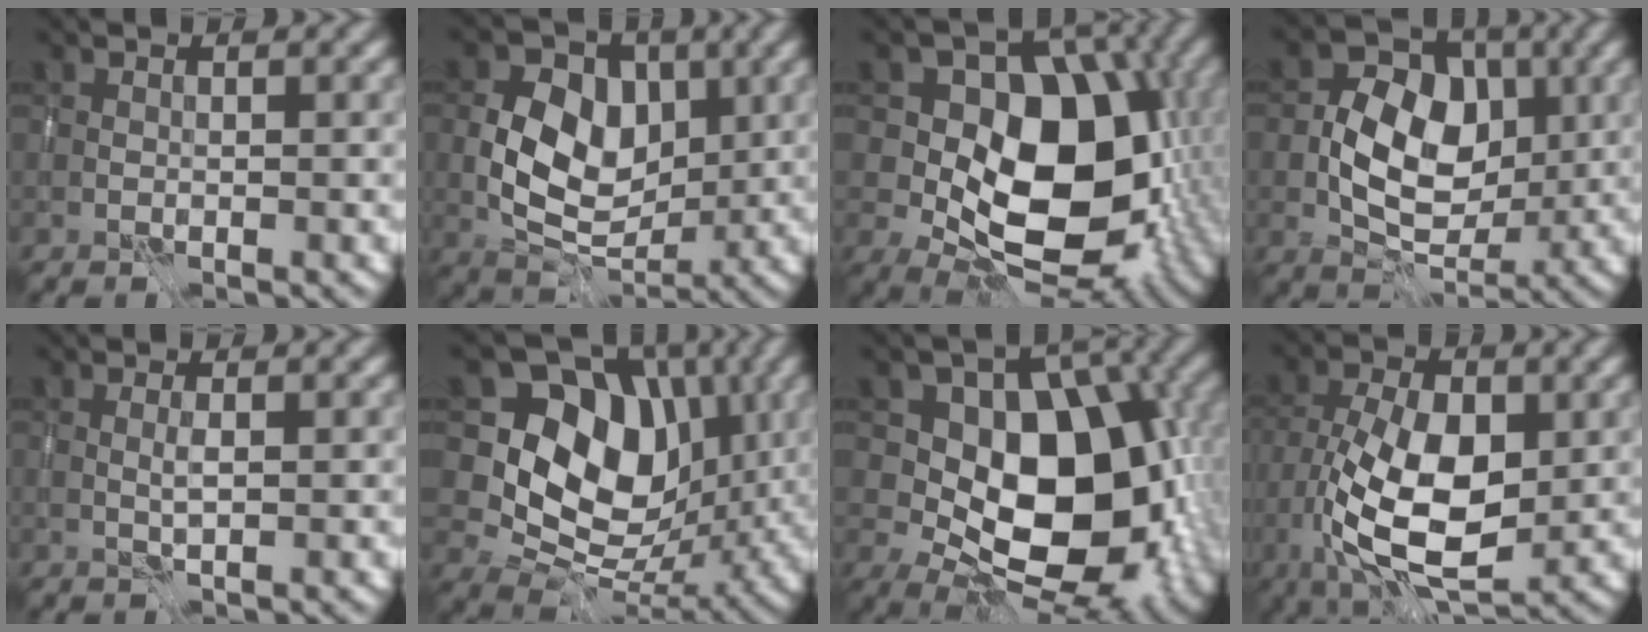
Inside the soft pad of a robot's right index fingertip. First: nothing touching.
{"total": 8.0, "force": [0.3, 5.5, 5.8], "torque": [-0.096, -0.002, -0.007]}
{"total": 12.2, "force": [-1.2, 8.6, 8.6], "torque": [-0.108, -0.008, -0.024]}
{"total": 7.4, "force": [-0.4, 5.2, 5.2], "torque": [-0.082, 0.003, -0.016]}
{"total": 0.7, "force": [0.0, -0.1, 0.7], "torque": [-0.015, 0.001, -0.002]}
{"total": 10.5, "force": [1.9, 8.1, 6.4], "torque": [-0.100, -0.014, 0.026]}
{"total": 12.2, "force": [-0.6, 8.3, 8.9], "torque": [-0.108, -0.005, -0.011]}
{"total": 10.5, "force": [-1.9, 5.4, 8.9], "torque": [-0.167, -0.007, -0.038]}